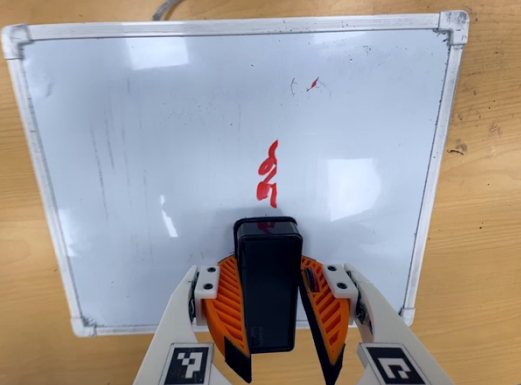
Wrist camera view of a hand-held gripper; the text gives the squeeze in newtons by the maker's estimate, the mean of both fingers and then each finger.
{"total": 9.2, "left": 9.2, "right": 9.3}